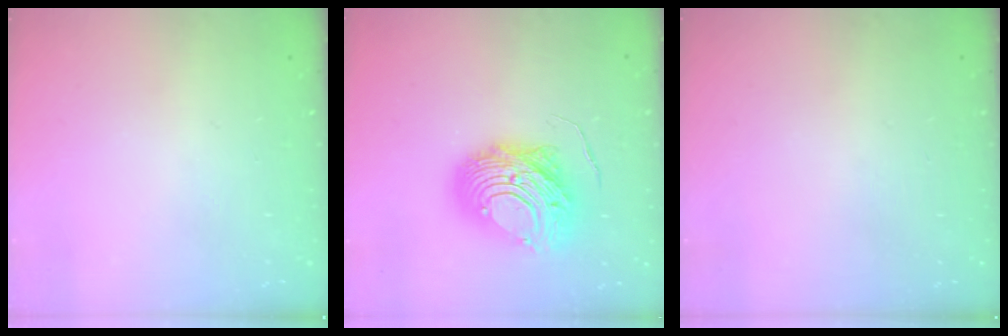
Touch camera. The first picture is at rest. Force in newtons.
{"total": 12.6, "press": 12.6, "slide": 1.3}
{"total": 0.0}